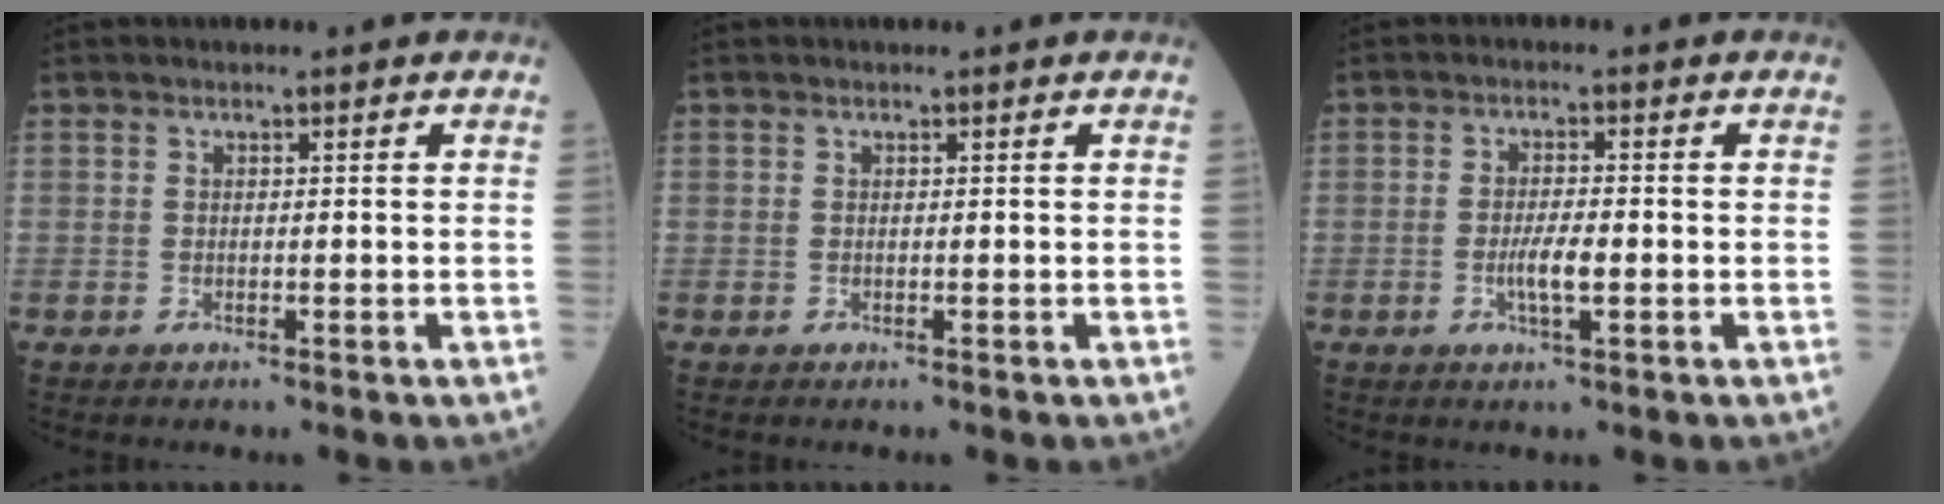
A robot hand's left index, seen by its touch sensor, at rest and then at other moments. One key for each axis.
{"total": 0.0}
{"total": 3.6, "fx": -1.0, "fy": 0.7, "fz": 3.4, "tx": -0.069, "ty": -0.002, "tz": -0.017}